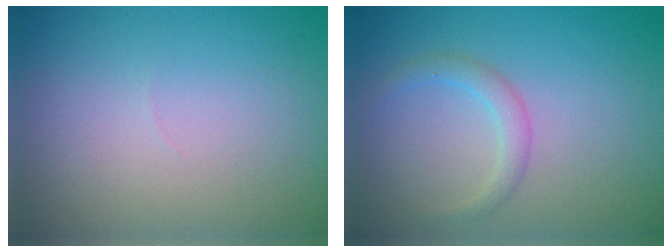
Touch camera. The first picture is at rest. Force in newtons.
{"total": 1.7, "press": 1.7, "slide": 0.1}